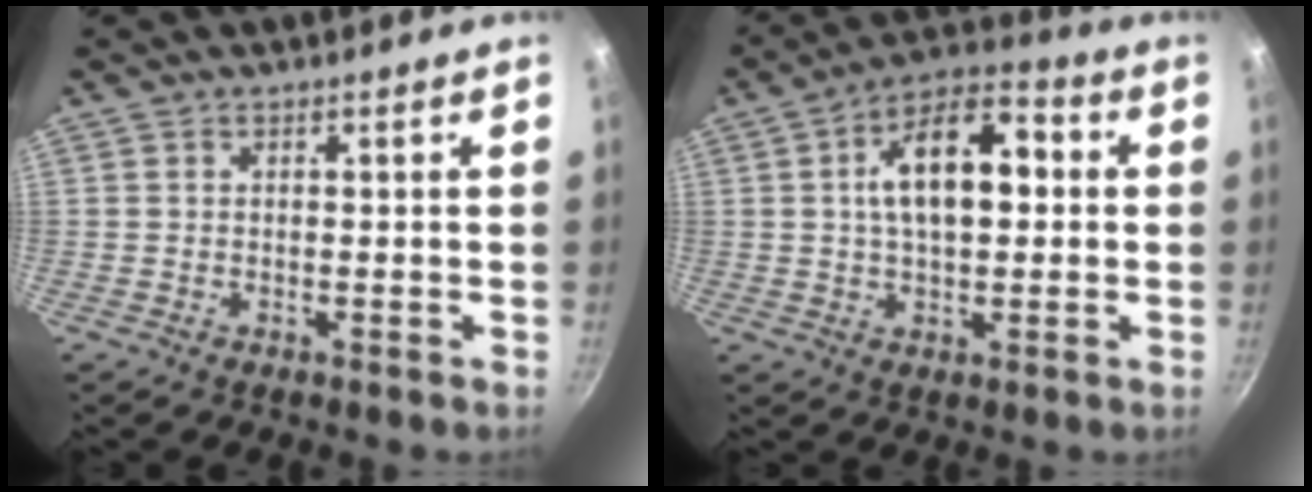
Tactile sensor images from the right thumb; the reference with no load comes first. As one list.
[{"total": 14.4, "force": [1.9, 8.0, 11.8], "torque": [-0.158, 0.026, 0.018]}]